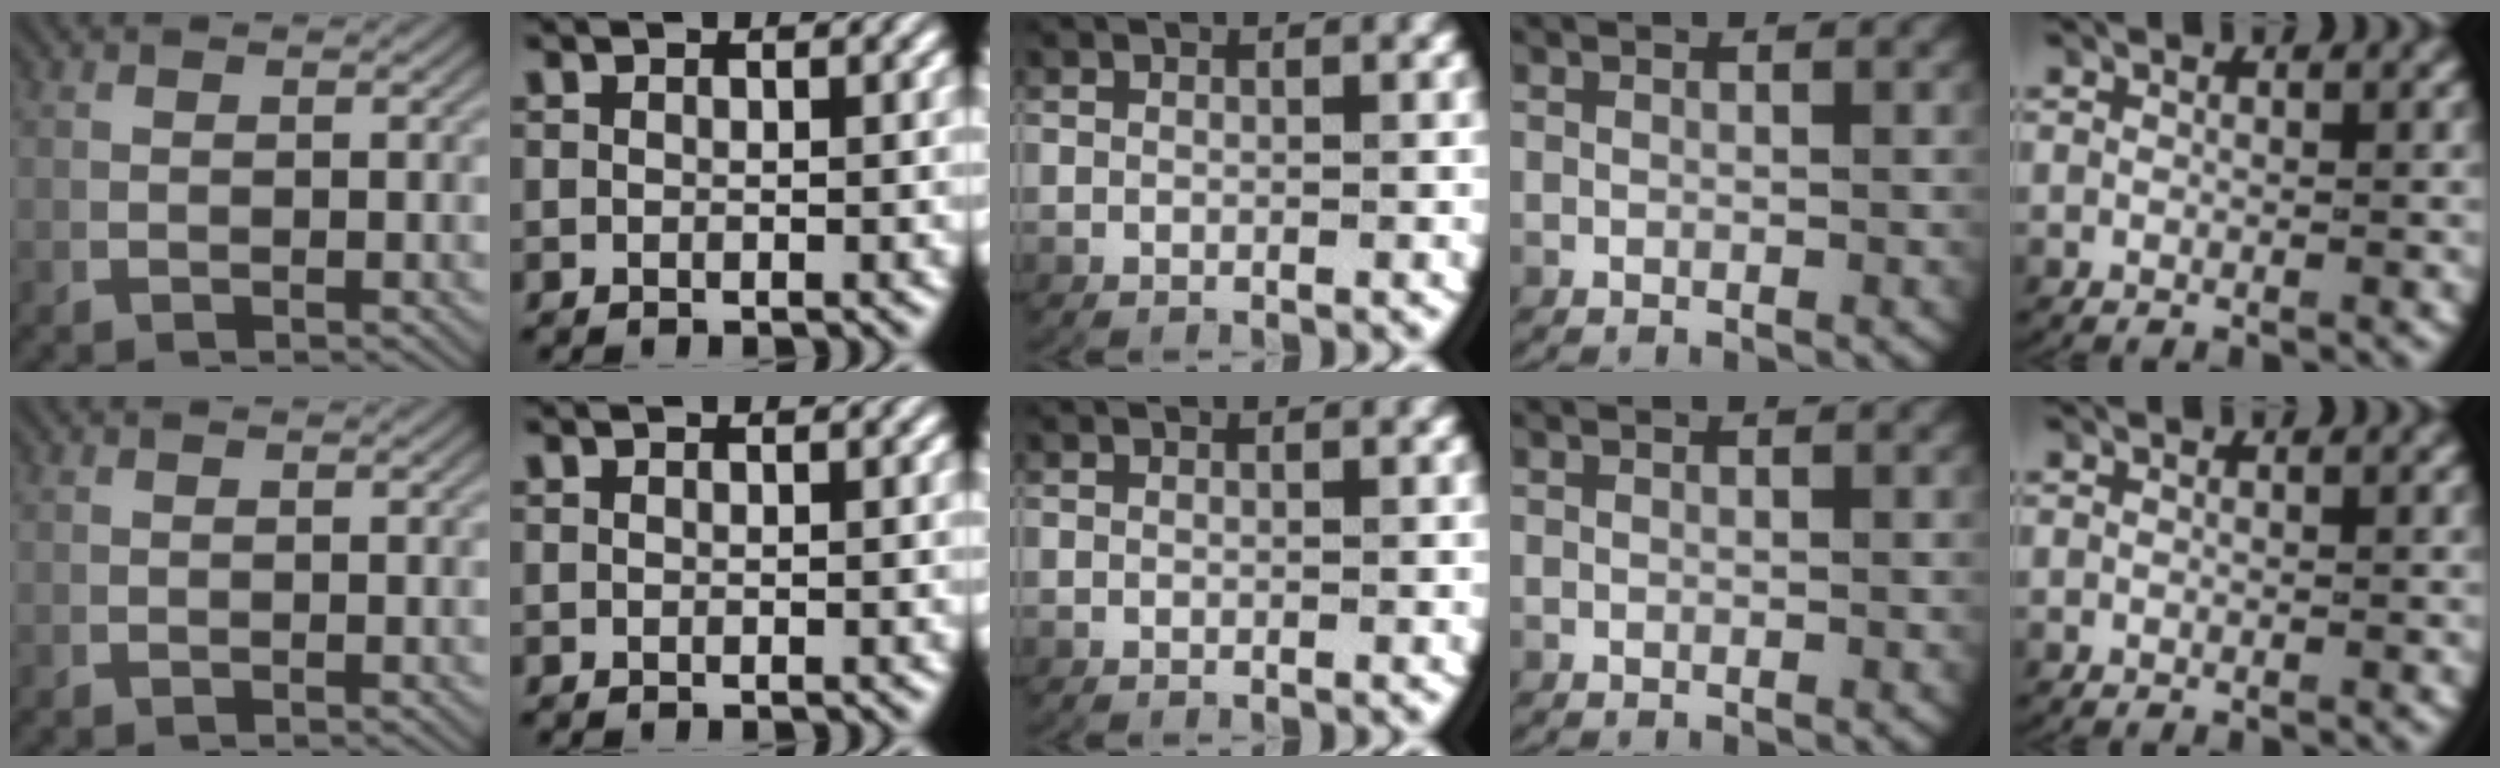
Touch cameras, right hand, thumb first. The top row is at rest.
{}